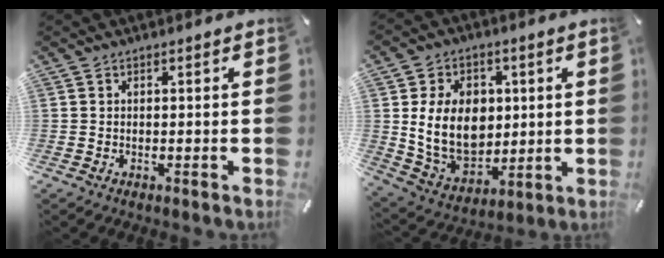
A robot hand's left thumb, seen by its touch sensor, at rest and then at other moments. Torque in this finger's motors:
{"motor_torque": [1.59, 1.63, 0.88, 0.51, 0.21]}